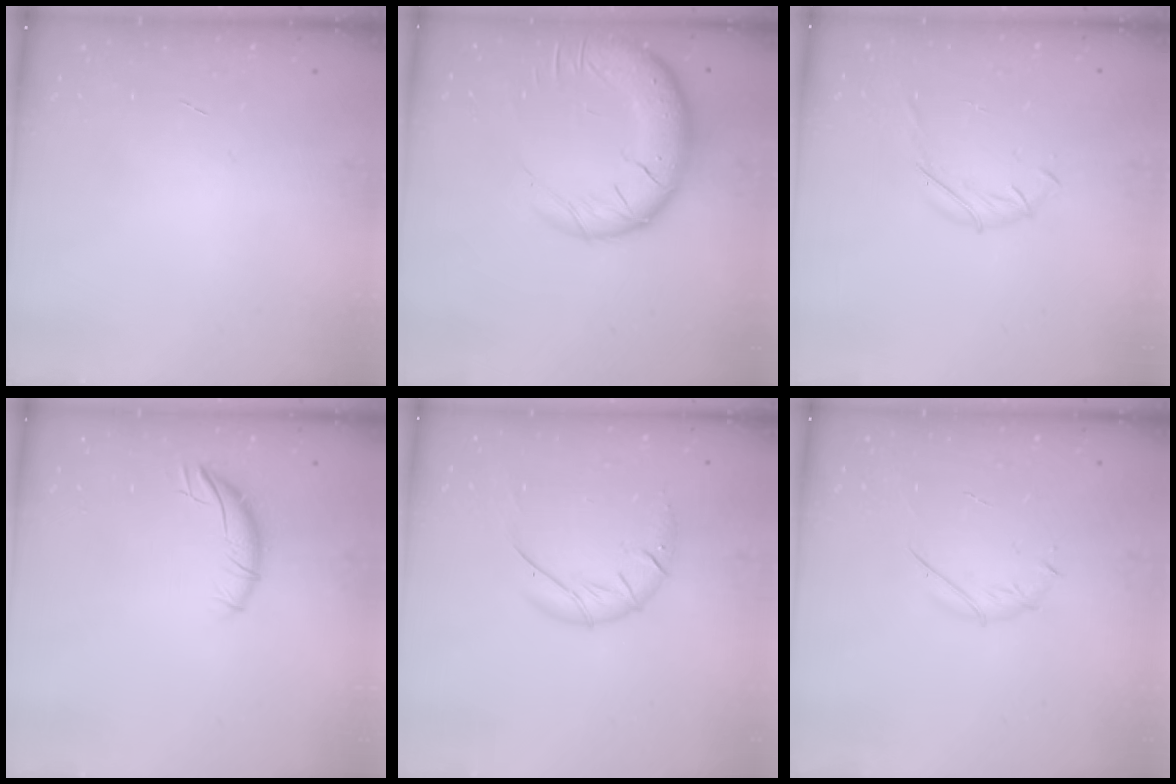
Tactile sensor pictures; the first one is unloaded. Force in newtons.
{"total": 16.2, "press": 15.8, "slide": 3.9}
{"total": 3.6, "press": 3.5, "slide": 0.9}
{"total": 6.6, "press": 6.6, "slide": 0.5}
{"total": 10.3, "press": 10.3, "slide": 0.9}
{"total": 2.7, "press": 2.6, "slide": 0.8}